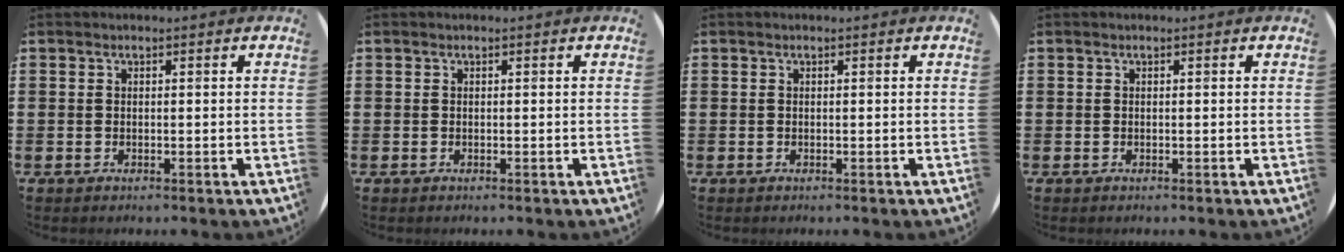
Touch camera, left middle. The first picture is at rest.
{"total": 0.0}
{"total": 0.0}
{"total": 0.0}